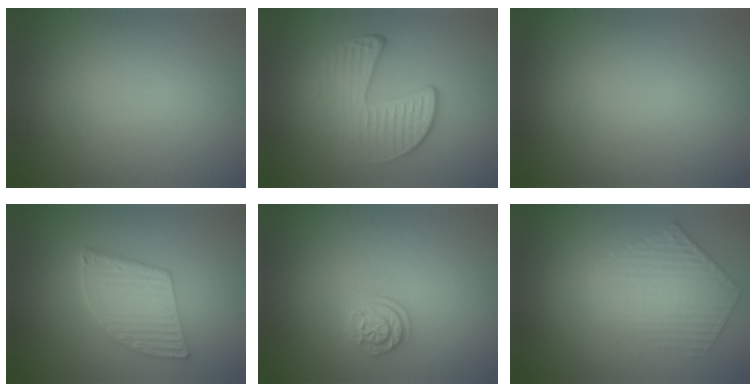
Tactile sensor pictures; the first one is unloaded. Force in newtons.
{"total": 4.4, "press": 2.8, "slide": 3.4}
{"total": 0.0}
{"total": 5.8, "press": 4.2, "slide": 3.9}
{"total": 1.9, "press": 1.6, "slide": 1.1}
{"total": 3.3, "press": 3.1, "slide": 1.4}